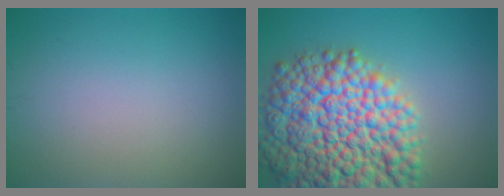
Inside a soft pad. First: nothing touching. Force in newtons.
{"total": 15.3, "press": 15.3, "slide": 0.5}